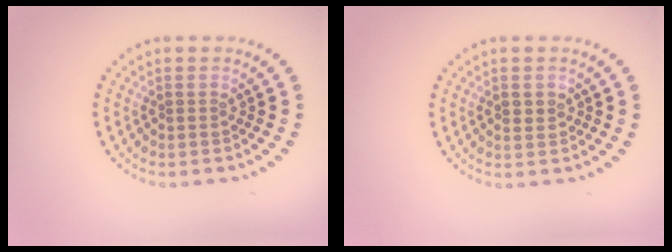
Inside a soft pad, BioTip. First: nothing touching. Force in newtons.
{"total": 1.0, "press": 0.9, "slide": 0.3}